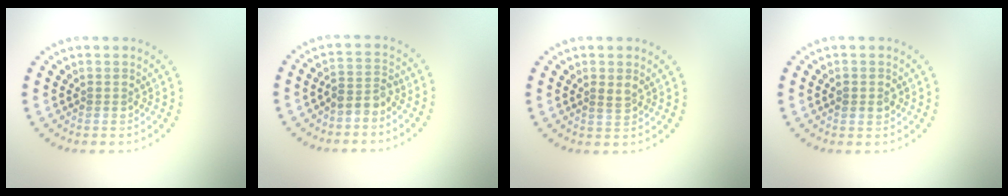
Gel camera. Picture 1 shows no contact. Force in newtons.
{"total": 2.2, "press": 1.8, "slide": 1.2}
{"total": 1.2, "press": 1.0, "slide": 0.5}
{"total": 1.6, "press": 1.6, "slide": 0.1}